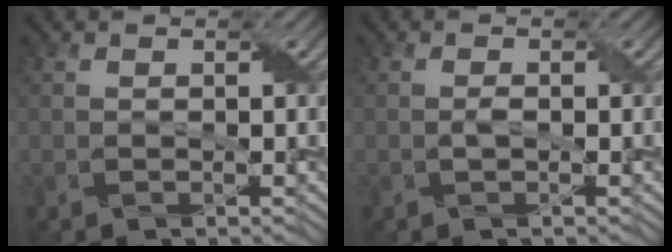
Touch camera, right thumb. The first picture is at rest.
{"total": 0.8, "force": [-0.1, 0.3, 0.7], "torque": [-0.018, 0.001, 0.000]}